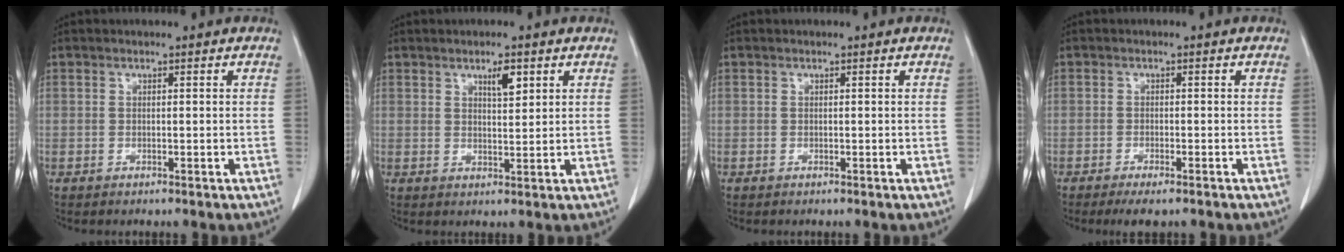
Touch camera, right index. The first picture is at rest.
{"total": 3.2, "force": [1.8, 0.8, 2.5], "torque": [-0.044, -0.003, 0.031]}
{"total": 0.0}
{"total": 3.5, "force": [-2.6, 0.8, 2.2], "torque": [-0.031, -0.007, -0.038]}